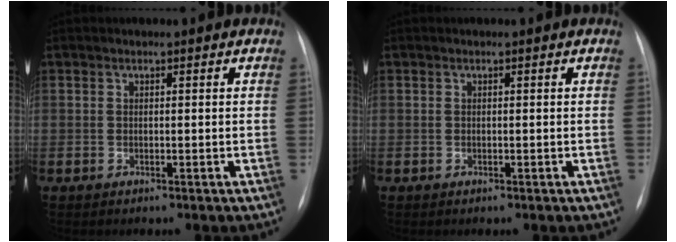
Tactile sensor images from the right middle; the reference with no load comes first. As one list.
[{"total": 0.0}]